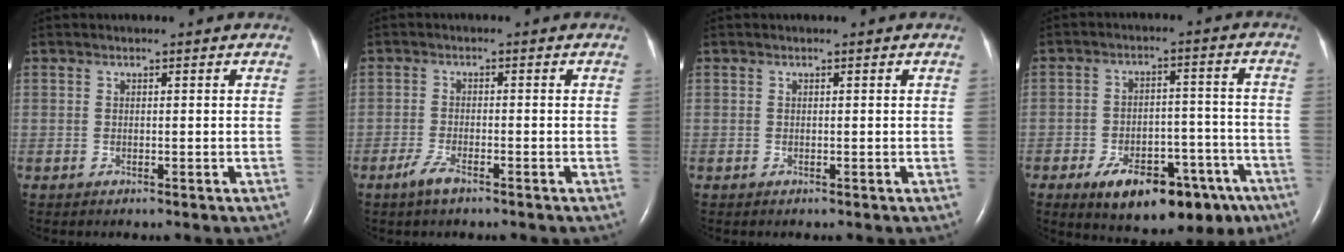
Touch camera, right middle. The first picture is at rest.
{"total": 2.7, "force": [-1.9, 0.5, 1.9], "torque": [-0.046, -0.003, -0.038]}
{"total": 0.0}
{"total": 16.8, "force": [-10.5, 7.6, 10.6], "torque": [-0.111, 0.024, -0.144]}